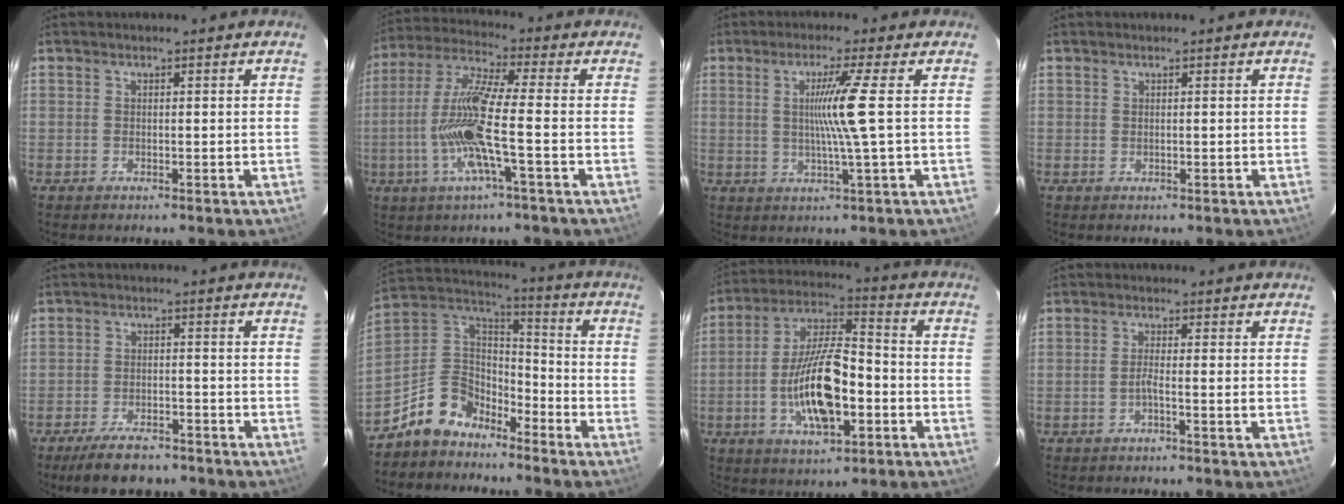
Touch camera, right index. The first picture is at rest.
{"total": 12.2, "force": [-3.2, 0.0, 11.8], "torque": [-0.246, 0.002, -0.069]}
{"total": 6.5, "force": [0.6, -2.1, 6.1], "torque": [-0.116, -0.008, 0.015]}
{"total": 0.0}
{"total": 7.2, "force": [-5.9, 2.5, 3.3], "torque": [-0.061, -0.008, -0.102]}
{"total": 9.8, "force": [-7.5, 5.9, 2.4], "torque": [-0.056, 0.052, -0.144]}
{"total": 14.4, "force": [-3.8, 4.5, 13.2], "torque": [-0.256, 0.009, -0.065]}
{"total": 1.9, "force": [-0.9, -0.3, 1.7], "torque": [-0.031, 0.001, -0.019]}